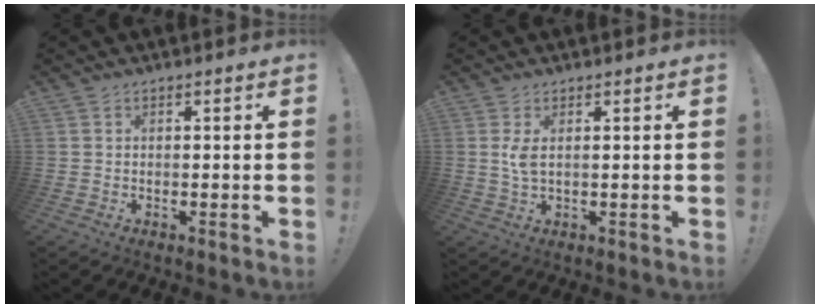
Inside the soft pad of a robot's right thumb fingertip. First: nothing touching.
{"total": 3.5, "force": [0.8, 1.1, 3.3], "torque": [-0.060, 0.000, 0.013]}